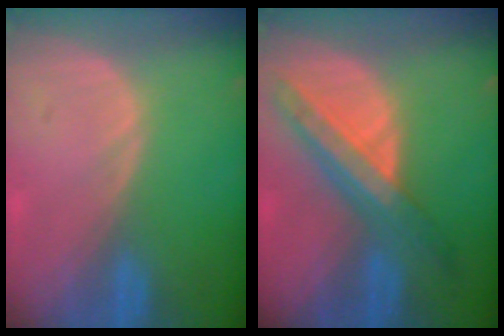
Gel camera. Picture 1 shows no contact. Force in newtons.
{"total": 8.8, "press": 7.6, "slide": 4.4}